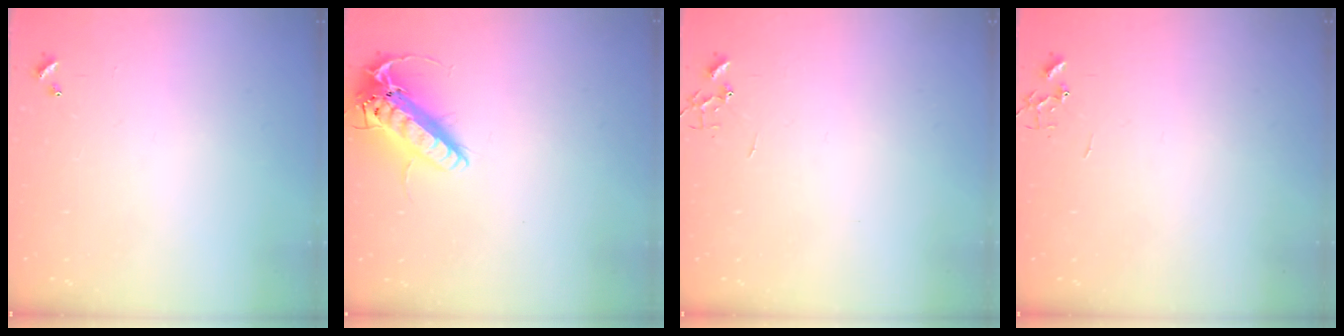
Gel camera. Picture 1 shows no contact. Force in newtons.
{"total": 16.7, "press": 16.4, "slide": 3.1}
{"total": 0.0}
{"total": 0.0}